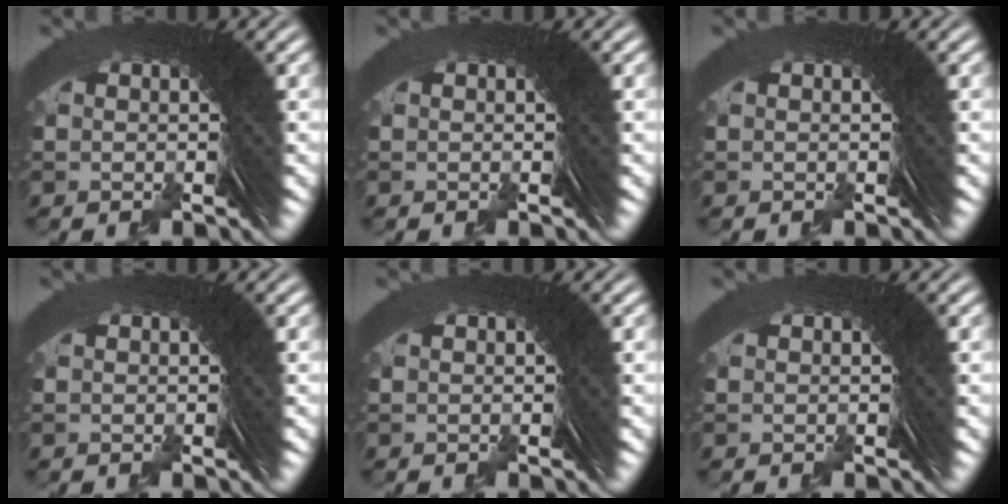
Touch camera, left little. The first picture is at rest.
{"total": 0.0}
{"total": 0.0}
{"total": 0.0}
{"total": 0.0}
{"total": 0.0}